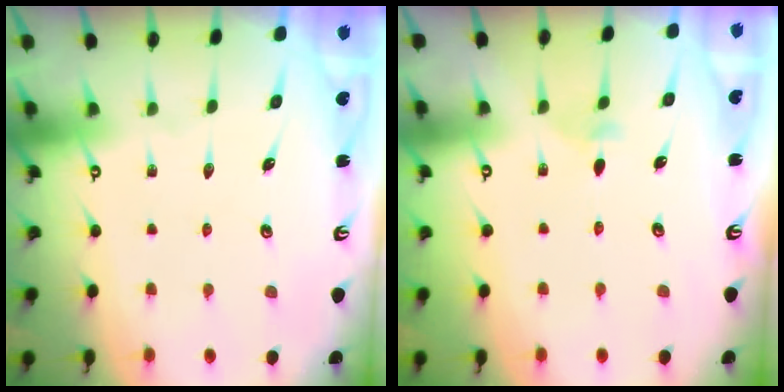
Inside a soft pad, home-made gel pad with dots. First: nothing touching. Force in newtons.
{"total": 2.7, "press": 2.6, "slide": 0.9}